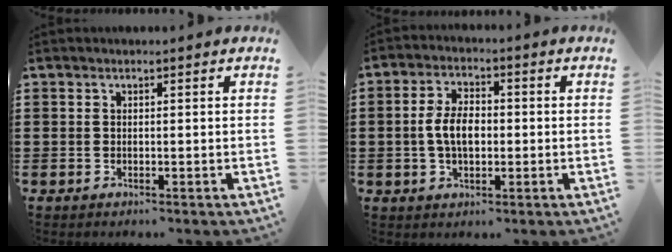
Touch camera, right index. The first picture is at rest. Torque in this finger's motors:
{"motor_torque": [1.51, 0.63, 0.55, 0.19]}